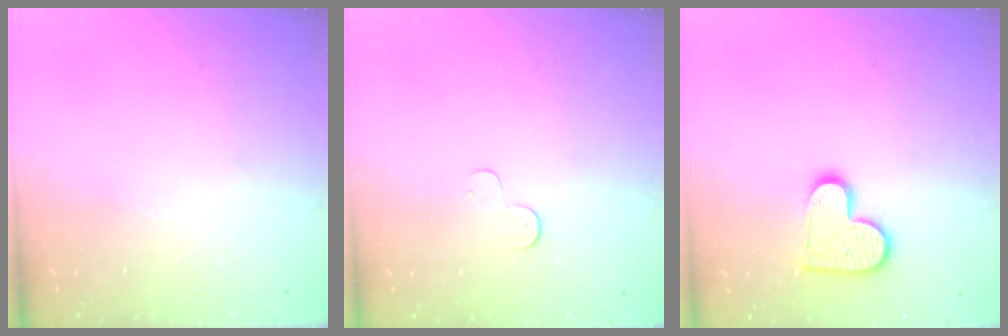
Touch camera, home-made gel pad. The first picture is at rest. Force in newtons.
{"total": 4.5, "press": 4.5, "slide": 0.3}
{"total": 11.1, "press": 11.1, "slide": 0.4}